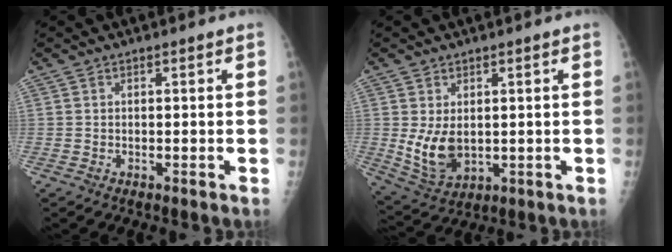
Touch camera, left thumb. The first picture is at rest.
{"total": 7.6, "force": [0.4, 5.1, 5.6], "torque": [-0.094, -0.019, 0.027]}